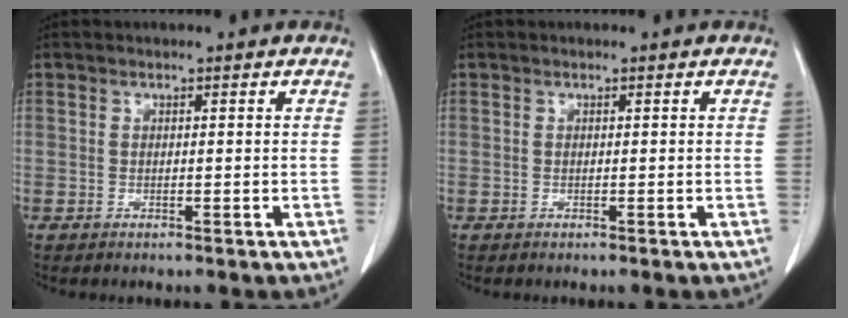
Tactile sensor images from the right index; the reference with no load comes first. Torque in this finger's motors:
{"motor_torque": [0.00, 0.00, 0.00, 0.00]}